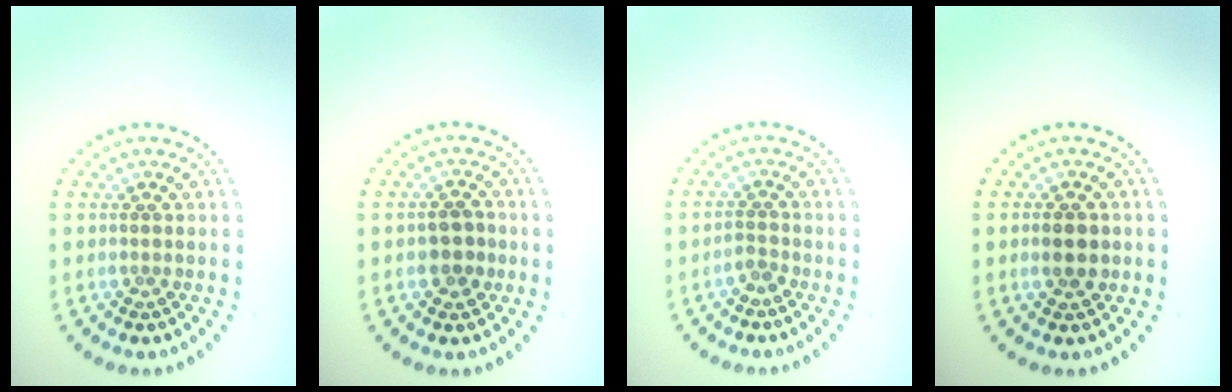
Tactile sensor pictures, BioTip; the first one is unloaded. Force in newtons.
{"total": 2.4, "press": 2.3, "slide": 0.6}
{"total": 1.2, "press": 0.9, "slide": 0.7}
{"total": 2.5, "press": 2.5, "slide": 0.2}